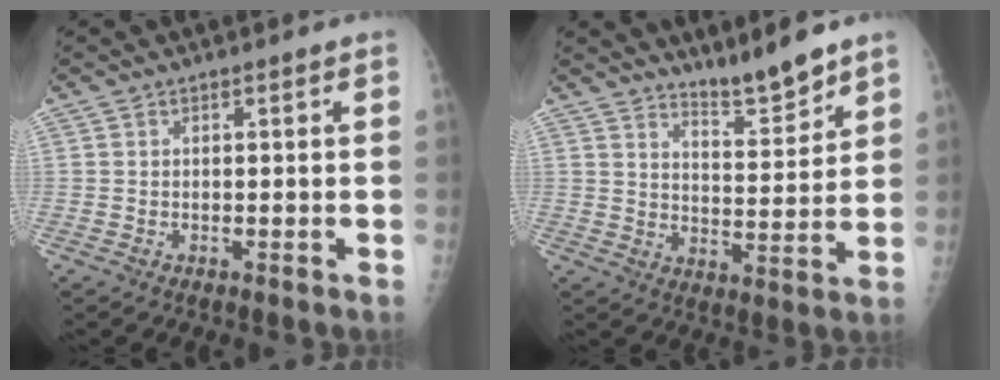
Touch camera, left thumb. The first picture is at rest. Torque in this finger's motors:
{"motor_torque": [0.70, -0.75, 0.32, -0.28, -0.04]}